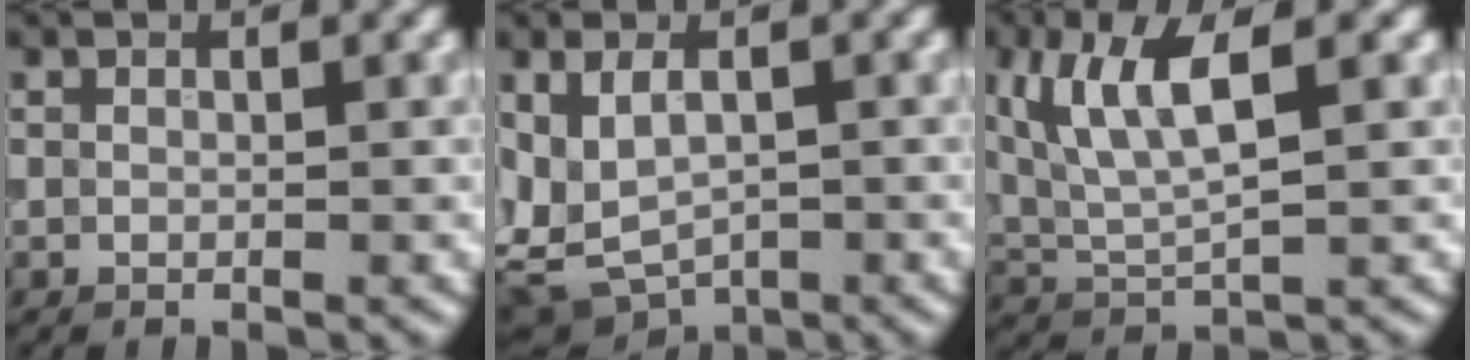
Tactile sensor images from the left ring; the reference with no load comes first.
{"total": 5.0, "force": [-0.7, 3.6, 3.5], "torque": [-0.074, -0.017, -0.004]}
{"total": 7.2, "force": [2.7, 2.4, 6.2], "torque": [-0.129, 0.008, 0.054]}